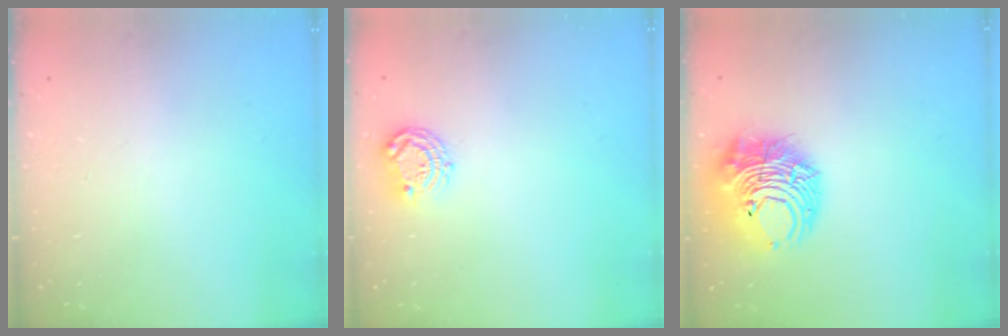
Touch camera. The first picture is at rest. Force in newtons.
{"total": 7.4, "press": 7.4, "slide": 0.2}
{"total": 14.5, "press": 14.4, "slide": 1.9}